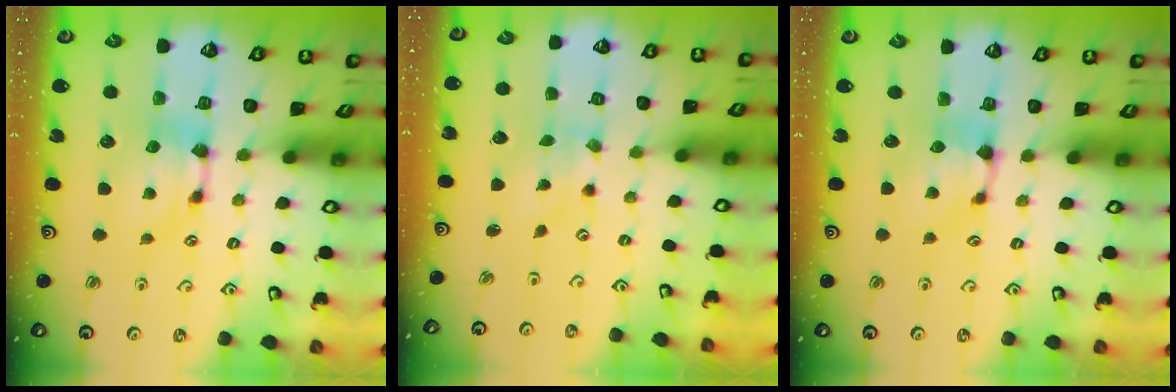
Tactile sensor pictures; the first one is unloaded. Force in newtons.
{"total": 2.7, "press": 2.5, "slide": 0.9}
{"total": 0.9, "press": 0.2, "slide": 0.9}